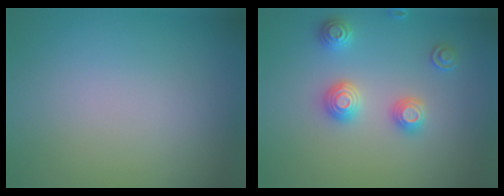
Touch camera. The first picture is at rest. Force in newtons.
{"total": 2.9, "press": 2.9, "slide": 0.2}